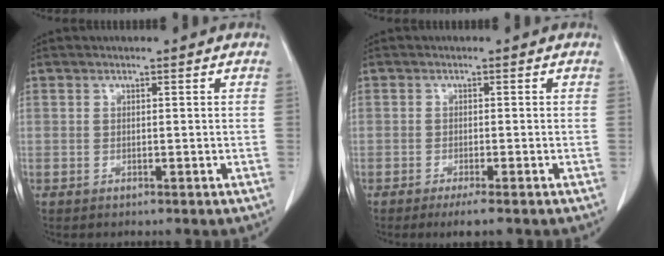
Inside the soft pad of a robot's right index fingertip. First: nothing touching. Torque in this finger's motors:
{"motor_torque": [0.13, -0.13, -0.11, -0.03]}